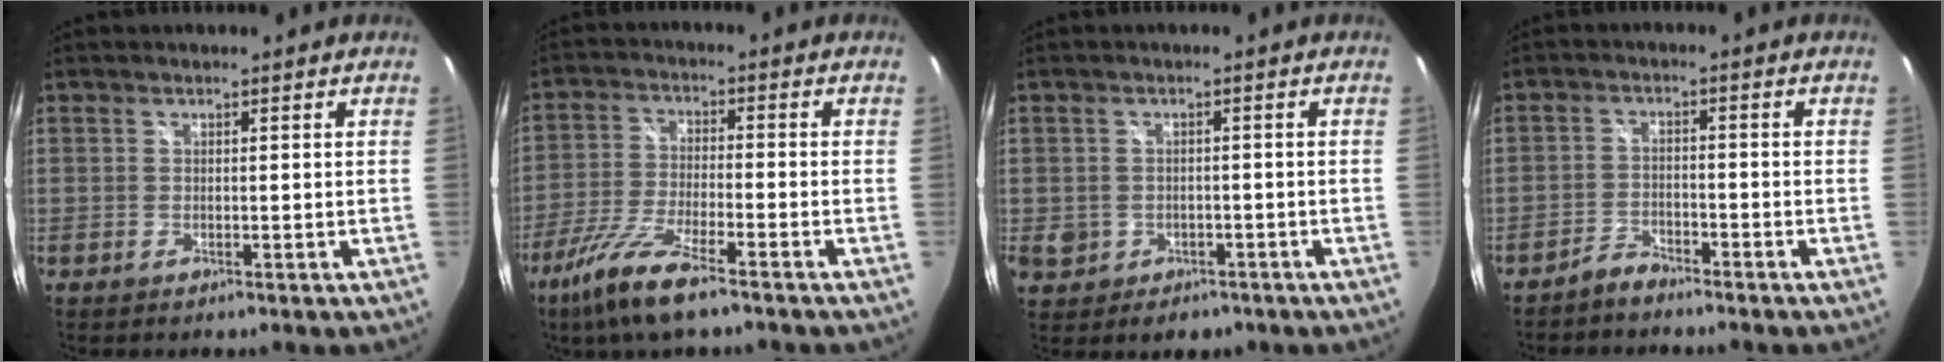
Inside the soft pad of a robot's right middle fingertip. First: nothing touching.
{"total": 11.0, "force": [-7.5, 1.6, 7.9], "torque": [-0.178, -0.021, -0.146]}
{"total": 5.8, "force": [-1.7, 5.2, 2.1], "torque": [-0.058, 0.000, -0.013]}
{"total": 3.1, "force": [-2.9, 0.7, 0.8], "torque": [-0.028, 0.005, -0.054]}